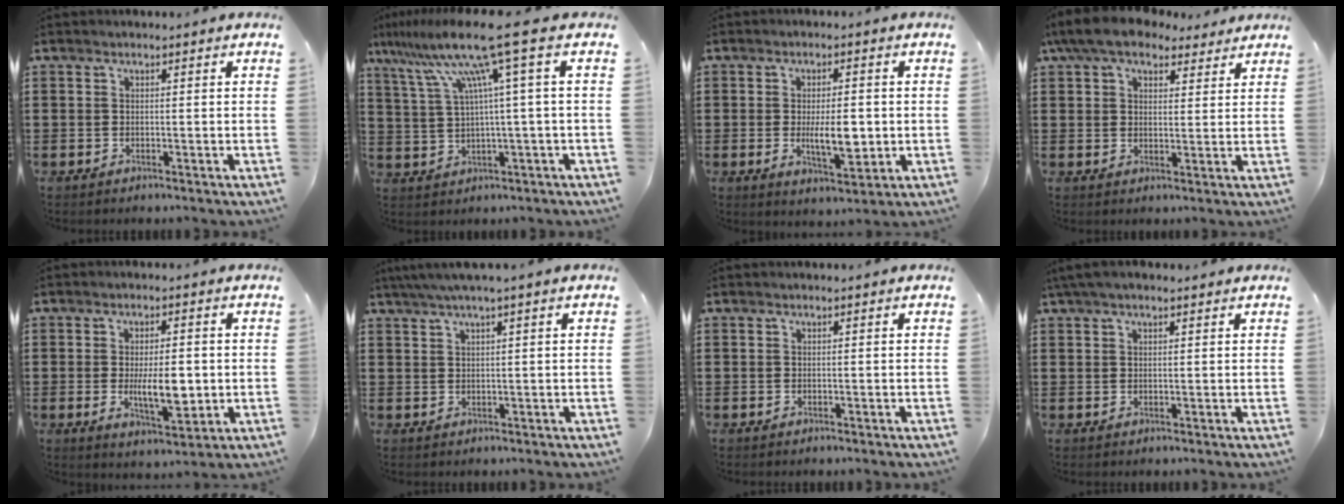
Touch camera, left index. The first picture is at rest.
{"total": 12.5, "force": [6.1, -0.8, 10.9], "torque": [-0.252, -0.032, 0.082]}
{"total": 6.8, "force": [-0.6, 2.6, 6.3], "torque": [-0.099, -0.004, -0.015]}
{"total": 7.6, "force": [5.9, 3.2, 3.6], "torque": [-0.093, 0.000, 0.111]}
{"total": 7.6, "force": [-0.7, 3.0, 6.9], "torque": [-0.117, -0.008, -0.017]}
{"total": 2.4, "force": [1.5, -0.2, 1.8], "torque": [-0.035, 0.002, 0.027]}
{"total": 0.0}
{"total": 2.5, "force": [1.6, 0.8, 1.7], "torque": [-0.036, 0.006, 0.030]}